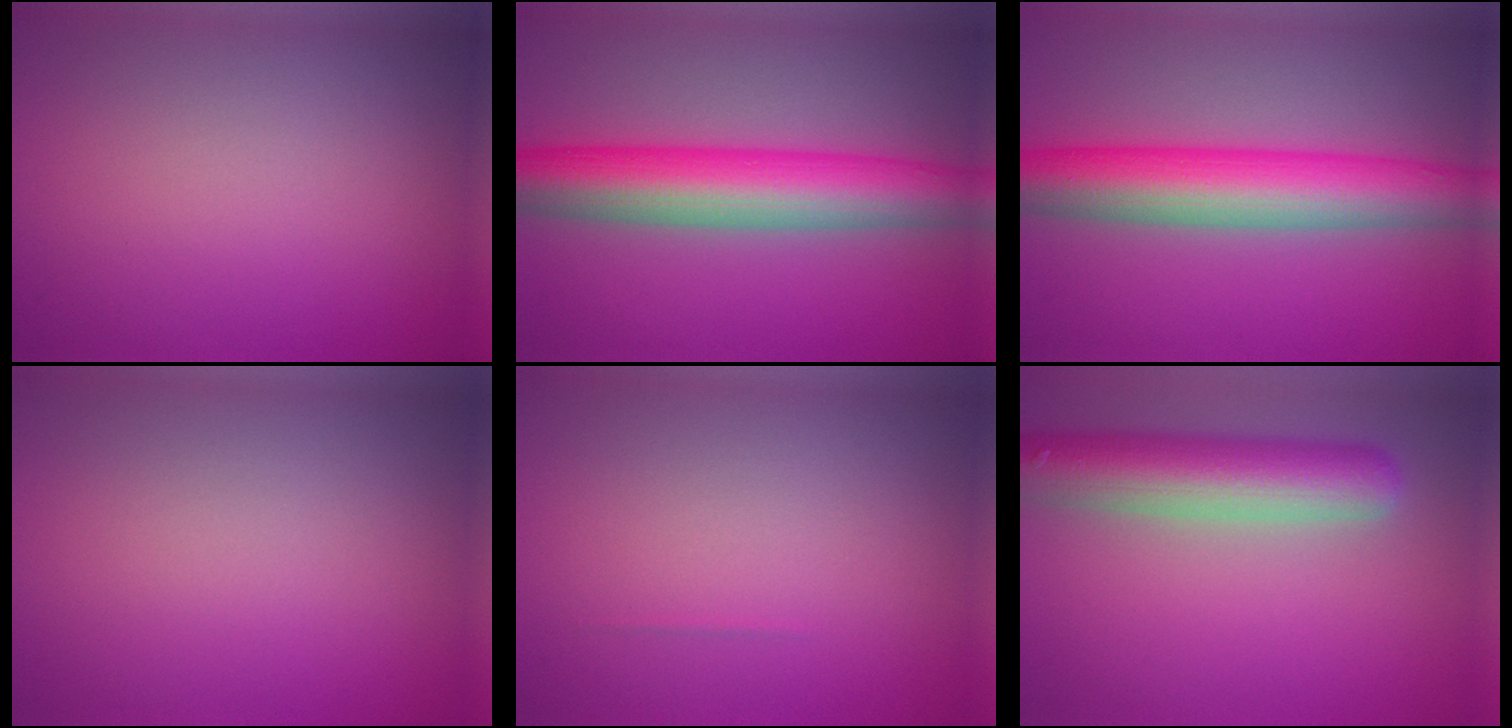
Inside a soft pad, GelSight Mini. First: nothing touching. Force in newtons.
{"total": 9.6, "press": 9.6, "slide": 0.3}
{"total": 9.3, "press": 9.2, "slide": 0.3}
{"total": 0.0}
{"total": 0.0}
{"total": 7.9, "press": 7.9, "slide": 0.5}